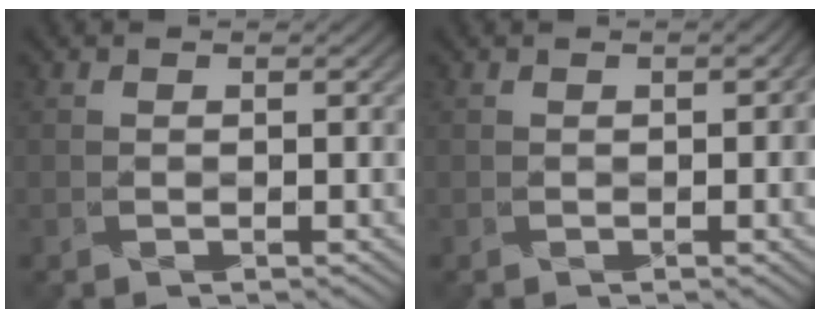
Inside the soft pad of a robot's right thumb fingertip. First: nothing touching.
{"total": 2.6, "force": [0.1, 0.9, 2.4], "torque": [-0.031, 0.001, 0.002]}